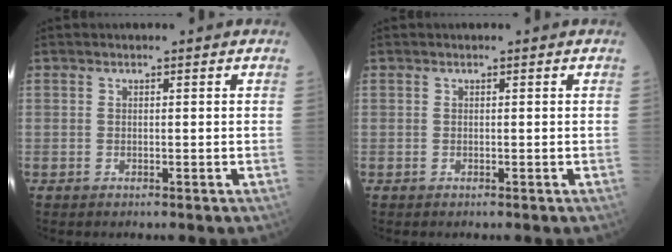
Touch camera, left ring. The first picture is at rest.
{"total": 0.0}